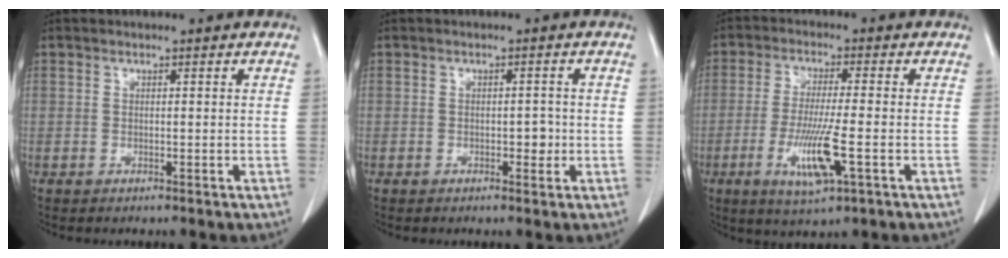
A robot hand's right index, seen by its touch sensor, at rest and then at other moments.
{"total": 1.9, "force": [-0.4, 1.0, 1.5], "torque": [-0.016, 0.003, -0.004]}
{"total": 8.8, "force": [-2.9, 0.6, 8.3], "torque": [-0.161, -0.019, -0.051]}